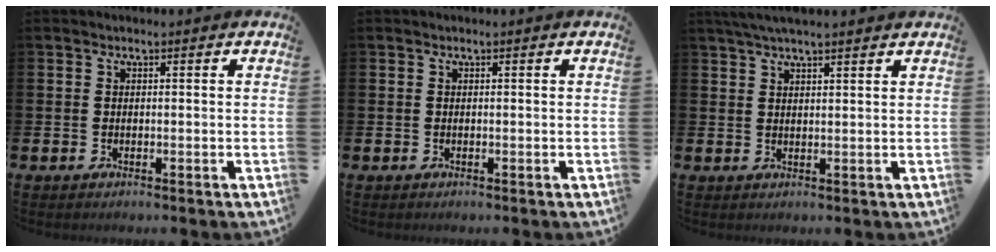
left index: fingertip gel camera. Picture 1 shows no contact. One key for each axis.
{"total": 0.0}
{"total": 3.3, "fx": 2.8, "fy": 0.3, "fz": 1.7, "tx": -0.040, "ty": -0.001, "tz": 0.052}